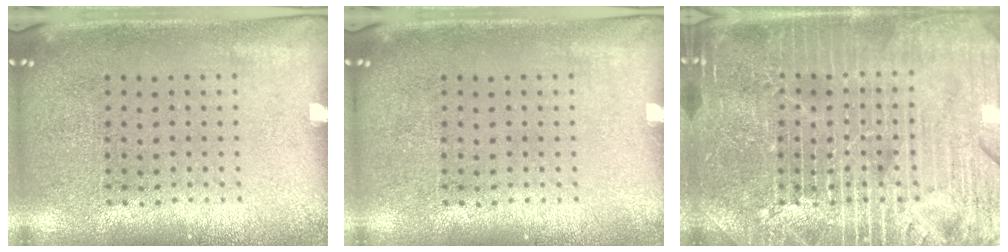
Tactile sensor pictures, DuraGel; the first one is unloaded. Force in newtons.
{"total": 0.0}
{"total": 7.0, "press": 6.9, "slide": 0.9}